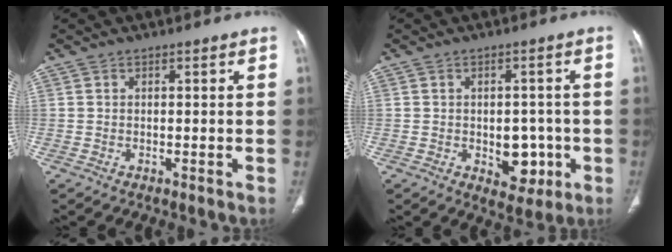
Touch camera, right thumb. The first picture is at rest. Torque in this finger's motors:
{"motor_torque": [2.61, 2.39, 0.59, -0.20, 0.00]}